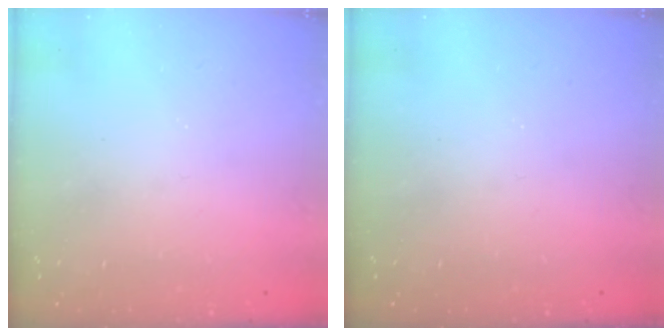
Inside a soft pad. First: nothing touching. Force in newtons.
{"total": 0.0}